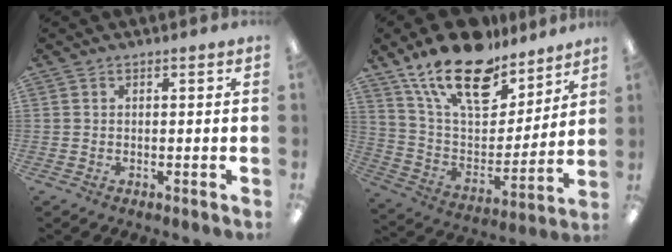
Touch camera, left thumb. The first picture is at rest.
{"total": 21.3, "force": [15.4, 9.7, 11.1], "torque": [-0.206, -0.095, 0.274]}